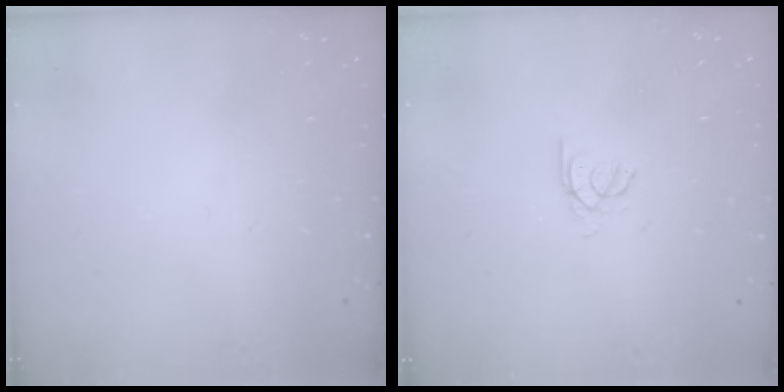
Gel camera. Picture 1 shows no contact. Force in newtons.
{"total": 2.4, "press": 2.4, "slide": 0.4}